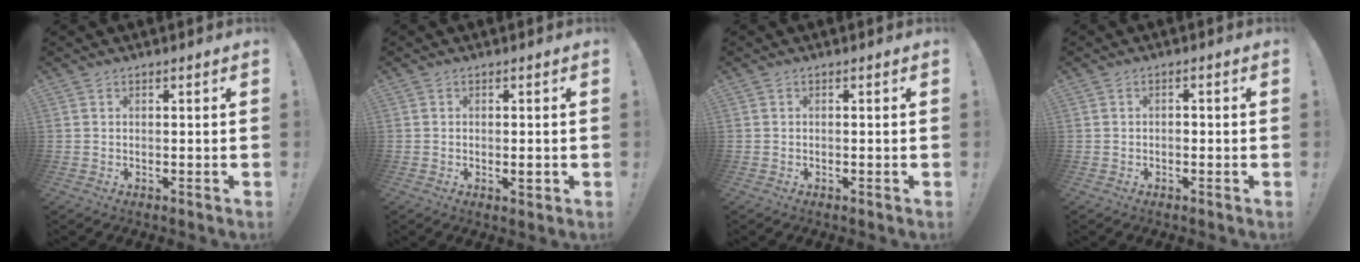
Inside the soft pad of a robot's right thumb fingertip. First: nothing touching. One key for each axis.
{"total": 1.4, "fx": -0.3, "fy": 0.8, "fz": 1.1, "tx": -0.006, "ty": -0.002, "tz": -0.007}
{"total": 0.0}
{"total": 1.2, "fx": -0.9, "fy": 0.4, "fz": 0.6, "tx": -0.015, "ty": 0.005, "tz": -0.016}